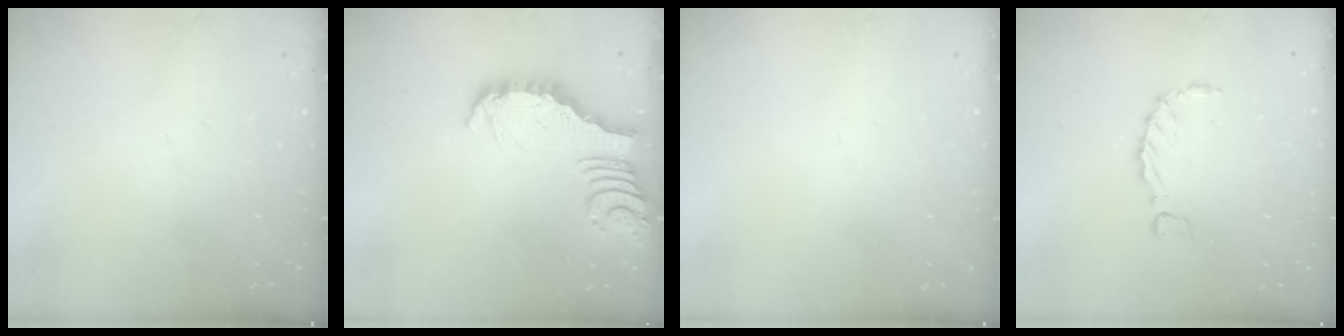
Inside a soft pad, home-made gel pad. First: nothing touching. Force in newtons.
{"total": 3.0, "press": 3.0, "slide": 0.2}
{"total": 0.0}
{"total": 2.7, "press": 2.7, "slide": 0.1}